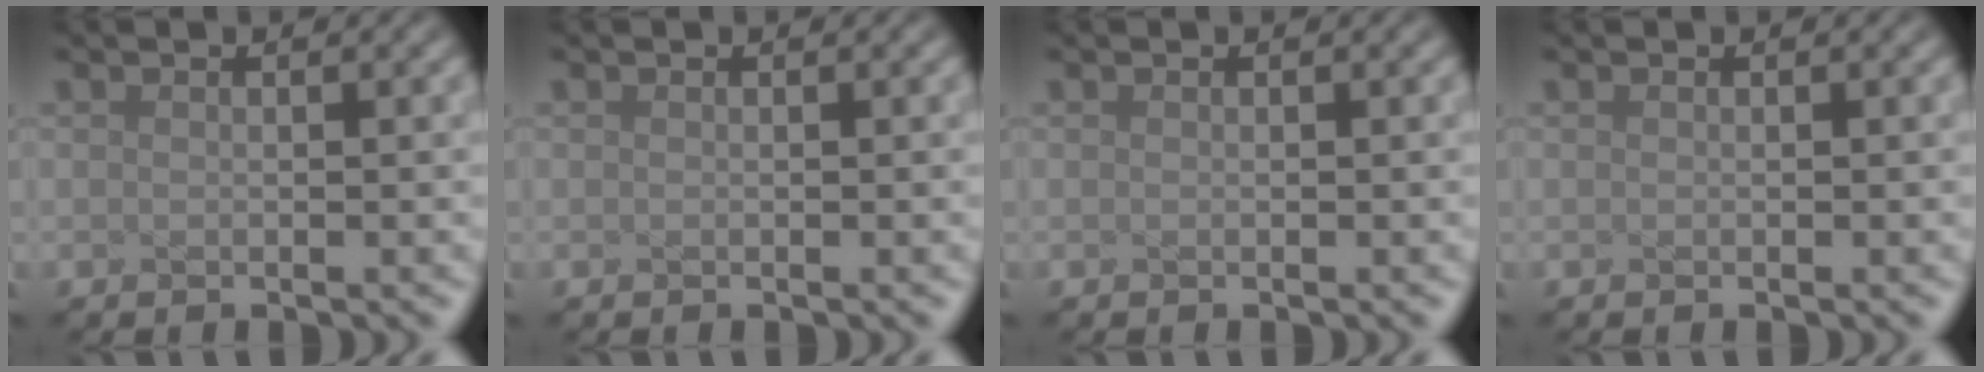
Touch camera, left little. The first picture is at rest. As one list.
[{"total": 0.0}, {"total": 0.0}, {"total": 0.0}]